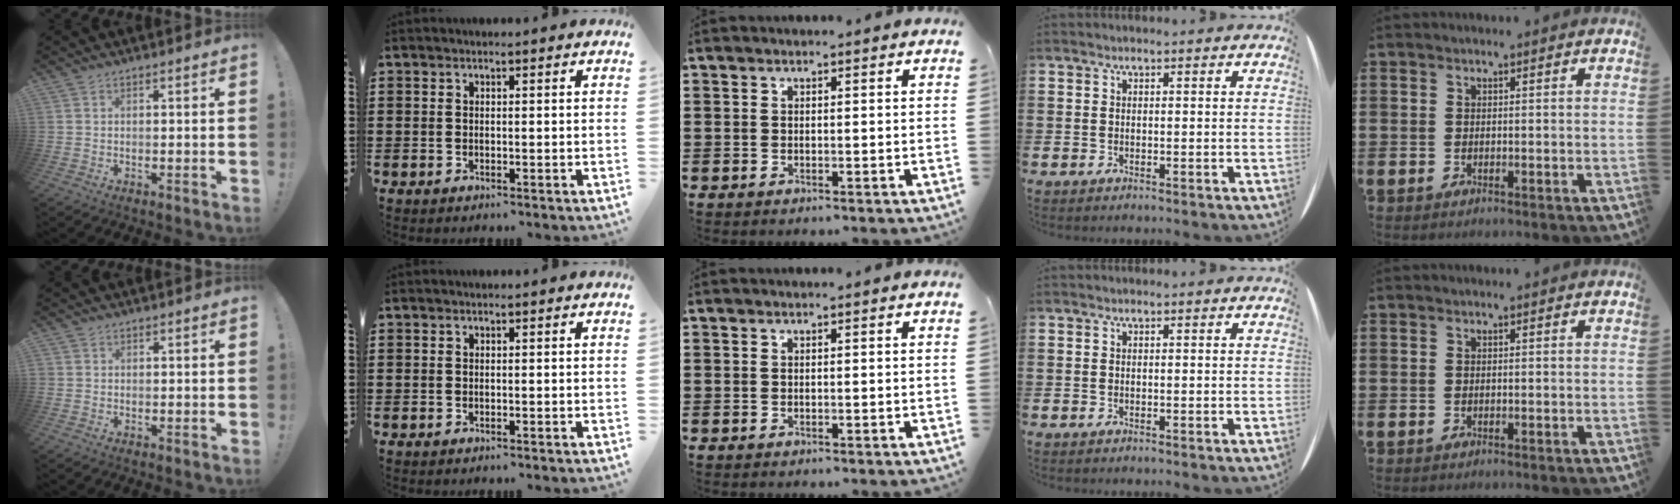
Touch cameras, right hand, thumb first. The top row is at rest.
{"thumb": {"total": 0.7, "force": [0.0, 0.7, -0.1], "torque": [-0.002, 0.002, 0.001]}}